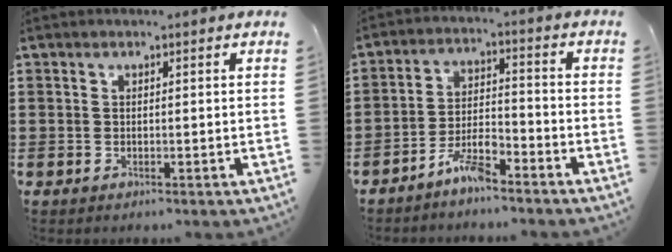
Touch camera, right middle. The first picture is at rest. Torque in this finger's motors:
{"motor_torque": [2.14, 0.00, 0.14, 0.10]}